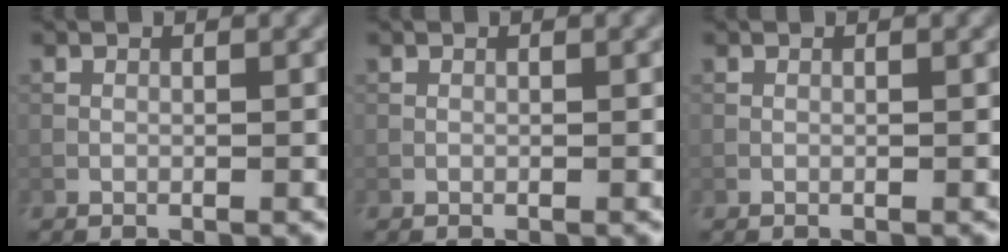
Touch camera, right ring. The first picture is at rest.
{"total": 0.0}
{"total": 0.0}